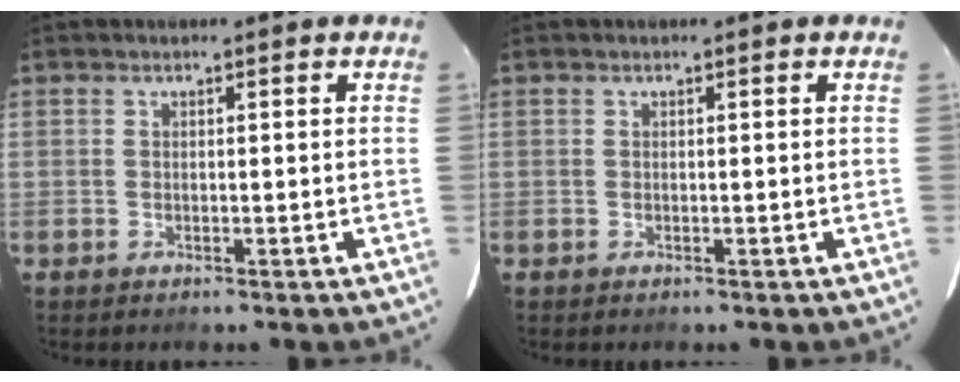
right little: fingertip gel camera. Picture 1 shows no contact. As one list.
[{"total": 0.0}]